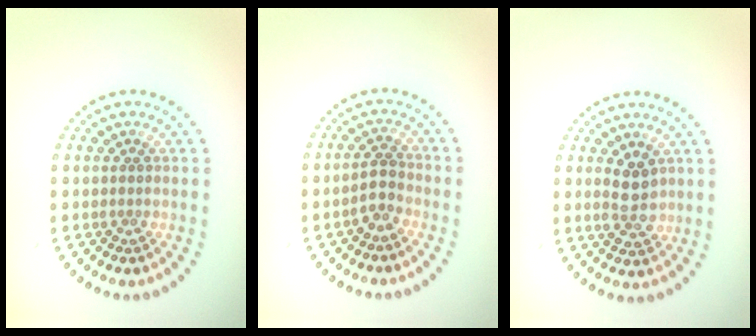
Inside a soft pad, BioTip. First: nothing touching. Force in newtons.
{"total": 1.9, "press": 1.7, "slide": 0.8}
{"total": 2.7, "press": 2.7, "slide": 0.4}